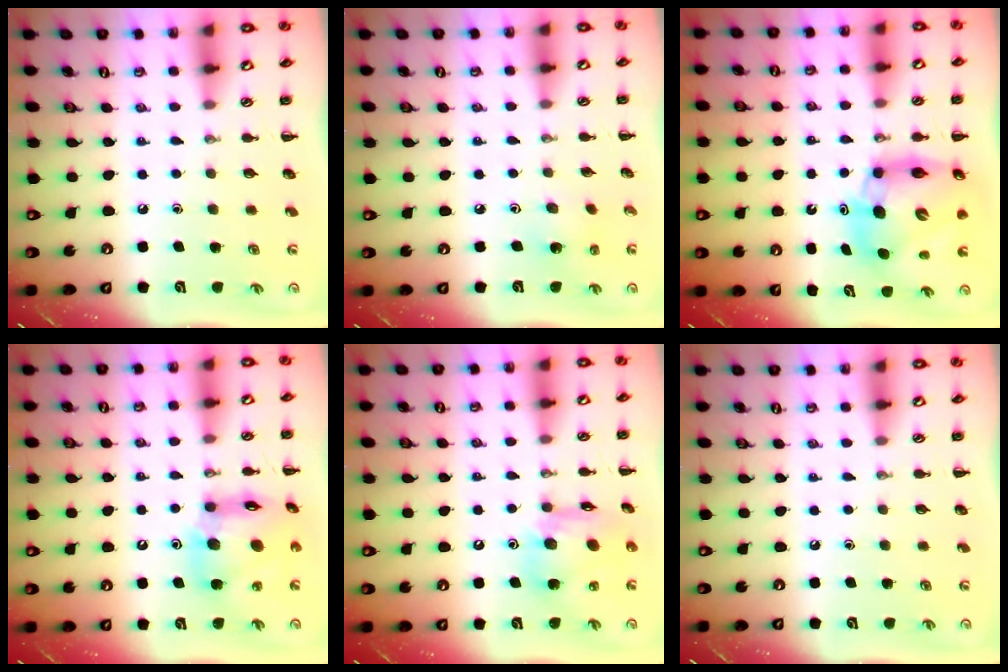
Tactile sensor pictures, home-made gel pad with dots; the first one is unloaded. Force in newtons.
{"total": 2.1, "press": 2.0, "slide": 0.5}
{"total": 11.2, "press": 10.8, "slide": 3.1}
{"total": 13.7, "press": 13.3, "slide": 3.4}
{"total": 14.6, "press": 14.5, "slide": 2.0}
{"total": 0.0}